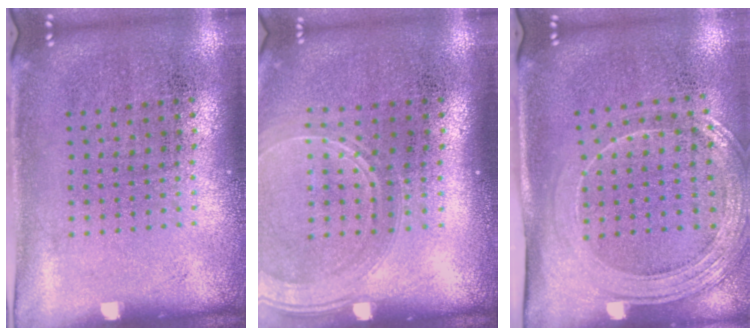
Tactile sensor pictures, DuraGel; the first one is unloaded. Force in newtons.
{"total": 1.7, "press": 1.6, "slide": 0.6}
{"total": 1.9, "press": 1.7, "slide": 0.9}